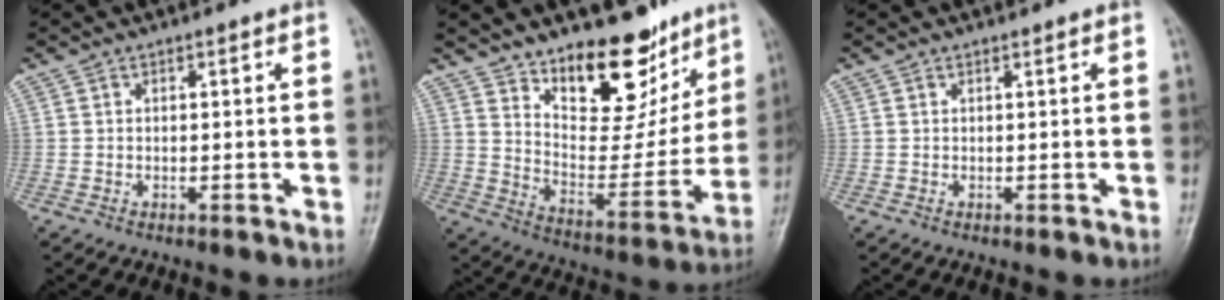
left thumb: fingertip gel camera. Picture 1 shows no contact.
{"total": 19.0, "force": [13.0, 9.4, 10.3], "torque": [-0.086, -0.092, 0.205]}
{"total": 0.0}